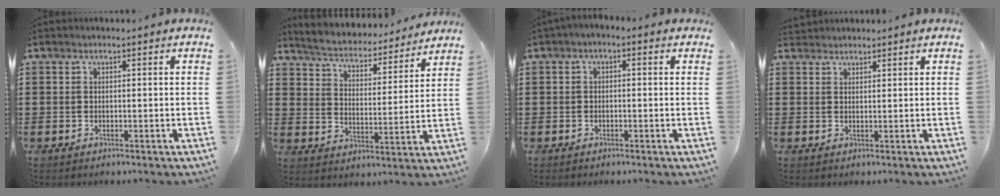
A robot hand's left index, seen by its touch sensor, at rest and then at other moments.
{"total": 4.0, "force": [3.9, 0.2, 0.6], "torque": [-0.036, -0.034, 0.060]}
{"total": 1.2, "force": [-1.0, 0.3, 0.6], "torque": [-0.012, 0.001, -0.020]}
{"total": 1.6, "force": [1.5, 0.6, -0.1], "torque": [-0.002, 0.004, 0.030]}